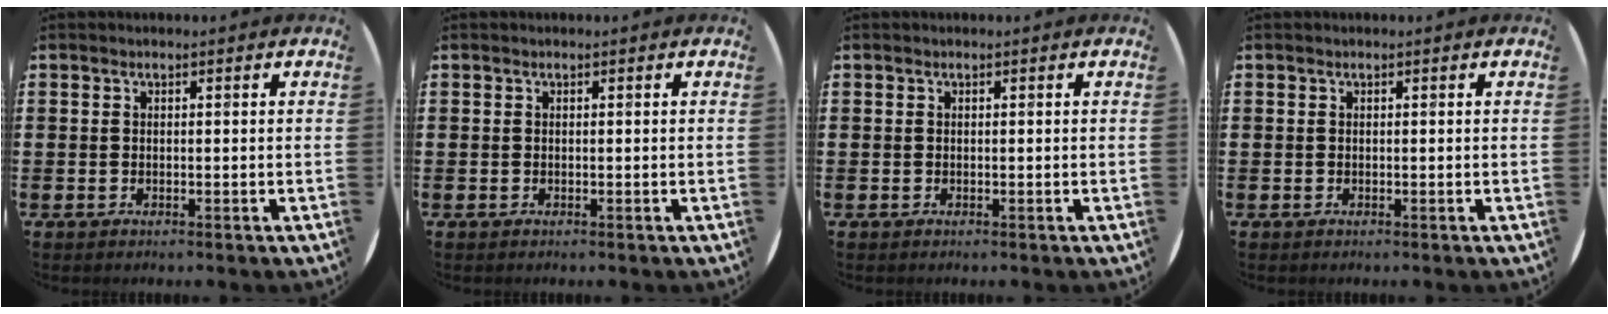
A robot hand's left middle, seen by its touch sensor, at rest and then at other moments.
{"total": 0.0}
{"total": 0.0}
{"total": 0.0}